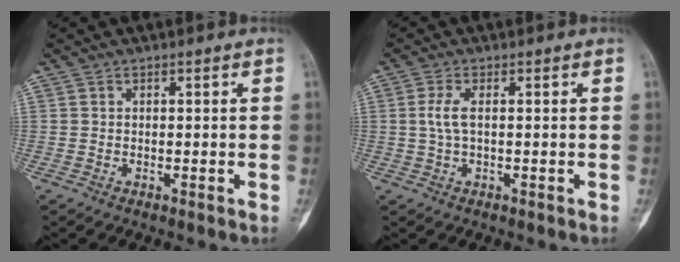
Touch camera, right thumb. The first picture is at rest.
{"total": 3.2, "force": [0.3, 1.4, 2.9], "torque": [-0.068, 0.001, 0.003]}